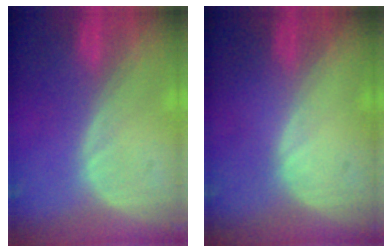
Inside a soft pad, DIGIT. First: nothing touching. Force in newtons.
{"total": 0.0}